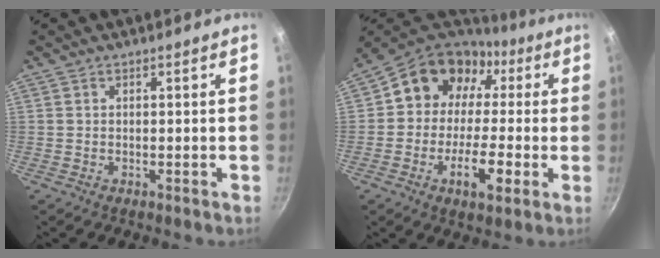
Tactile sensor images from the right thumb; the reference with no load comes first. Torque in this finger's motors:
{"motor_torque": [1.38, 3.28, 1.22, -0.86, 0.14]}